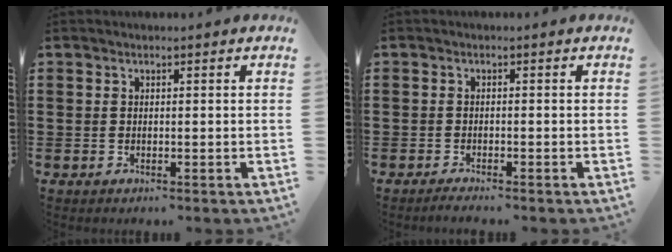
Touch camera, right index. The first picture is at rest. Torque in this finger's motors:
{"motor_torque": [0.15, 0.24, 0.08, 0.02]}